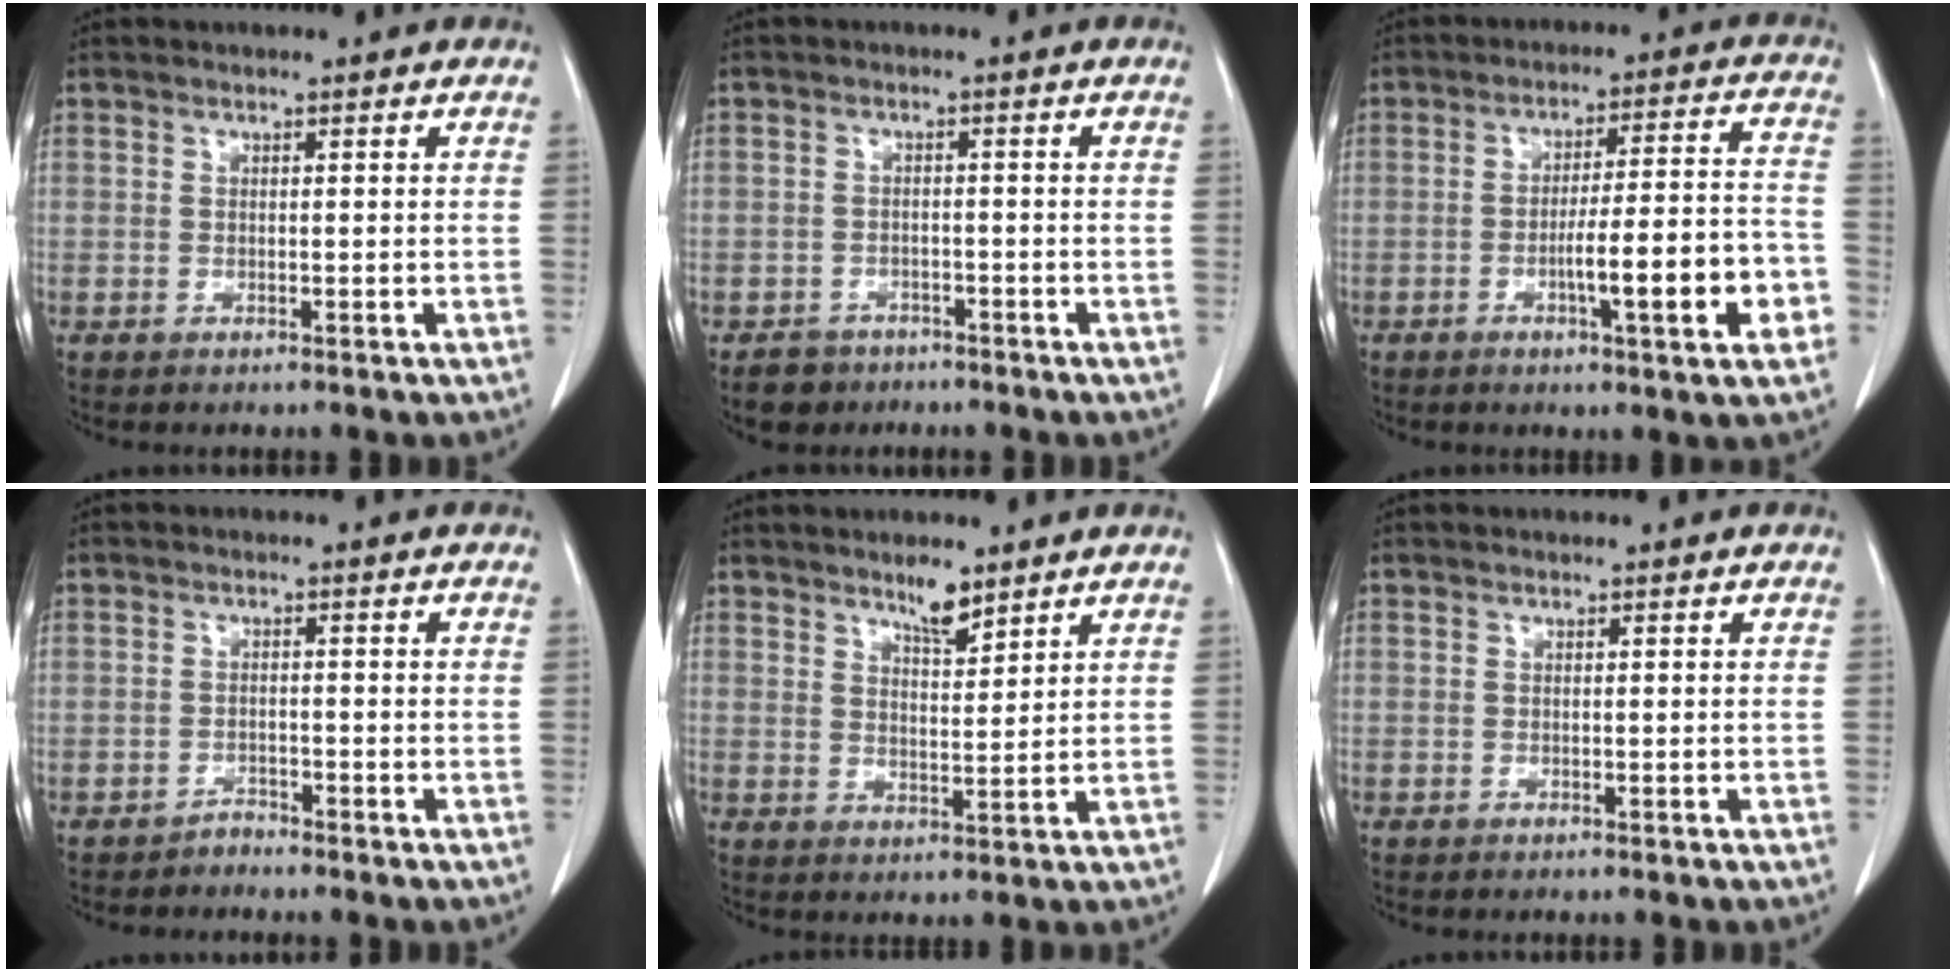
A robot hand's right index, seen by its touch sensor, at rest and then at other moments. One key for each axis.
{"total": 3.7, "fx": -2.5, "fy": 2.7, "fz": 0.2, "tx": -0.007, "ty": 0.009, "tz": -0.039}
{"total": 12.4, "fx": -4.2, "fy": 1.1, "fz": 11.6, "tx": -0.169, "ty": 0.009, "tz": -0.060}
{"total": 1.3, "fx": -1.2, "fy": 0.4, "fz": -0.4, "tx": 0.011, "ty": 0.000, "tz": -0.025}
{"total": 4.1, "fx": 3.3, "fy": 0.9, "fz": 2.3, "tx": -0.042, "ty": -0.004, "tz": 0.058}
{"total": 0.0}